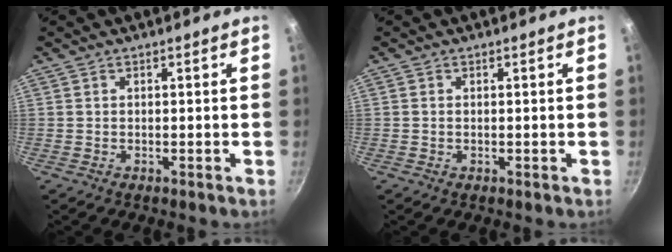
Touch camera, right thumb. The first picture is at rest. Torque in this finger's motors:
{"motor_torque": [-0.21, 0.08, -0.40, 0.33, 0.10]}